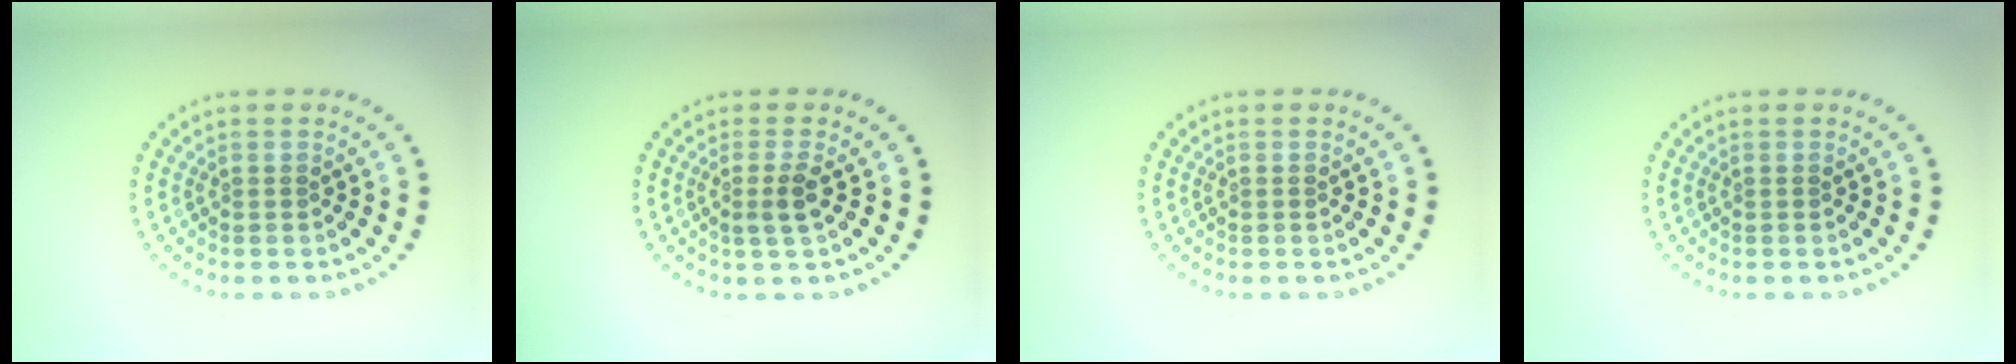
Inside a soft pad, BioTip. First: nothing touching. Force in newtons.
{"total": 1.8, "press": 1.5, "slide": 1.0}
{"total": 0.0}
{"total": 0.0}